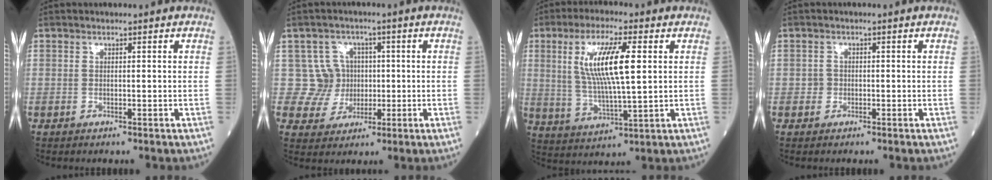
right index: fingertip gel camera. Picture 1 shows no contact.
{"total": 5.7, "force": [0.4, 5.7, -0.4], "torque": [0.018, 0.016, 0.009]}
{"total": 11.5, "force": [2.8, 1.8, 11.1], "torque": [-0.221, 0.002, 0.053]}
{"total": 1.0, "force": [-0.4, 0.9, 0.1], "torque": [0.000, 0.004, -0.009]}